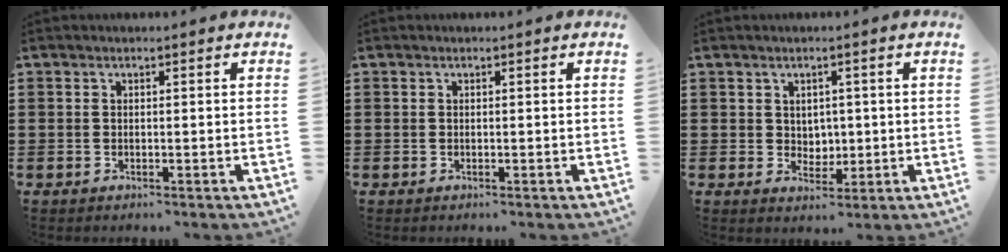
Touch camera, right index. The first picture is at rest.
{"total": 0.0}
{"total": 2.3, "force": [1.1, 2.0, 0.5], "torque": [-0.009, 0.008, 0.019]}